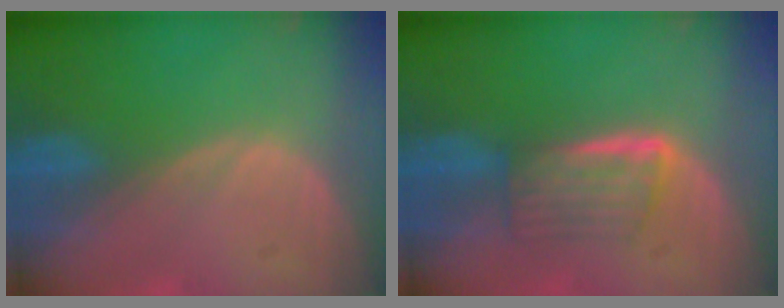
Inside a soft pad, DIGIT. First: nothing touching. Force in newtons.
{"total": 5.9, "press": 5.0, "slide": 3.1}